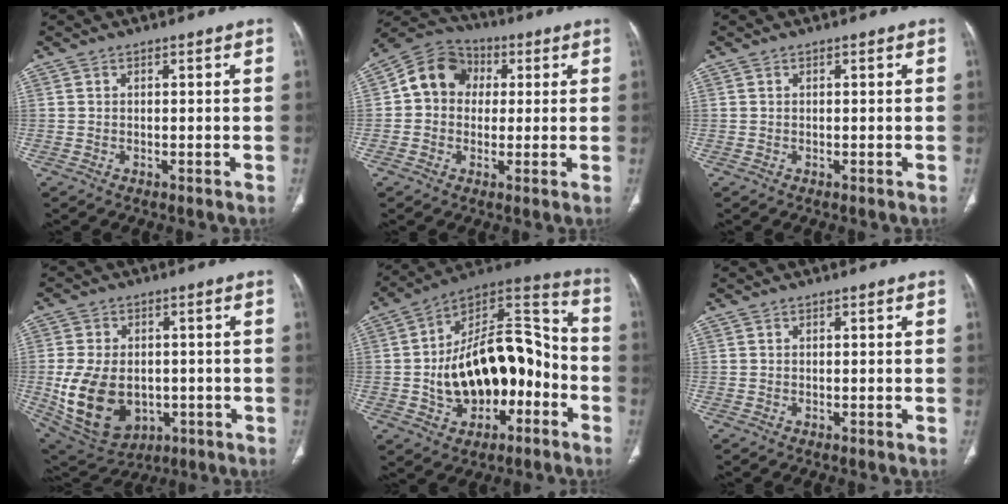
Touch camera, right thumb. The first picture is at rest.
{"total": 10.3, "force": [1.5, 8.9, 5.0], "torque": [-0.065, 0.021, 0.010]}
{"total": 0.0}
{"total": 16.5, "force": [-2.7, 11.9, 11.2], "torque": [-0.199, 0.000, -0.014]}
{"total": 23.4, "force": [-4.8, 13.8, 18.3], "torque": [-0.258, 0.056, -0.070]}
{"total": 0.0}